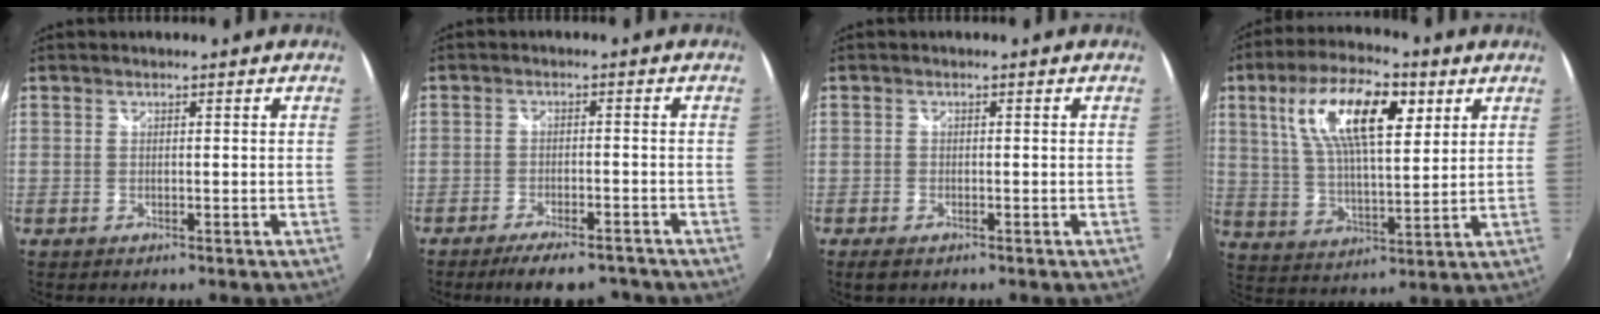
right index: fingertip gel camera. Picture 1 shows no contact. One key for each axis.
{"total": 8.3, "fx": -6.8, "fy": 2.5, "fz": 4.1, "tx": -0.093, "ty": -0.008, "tz": -0.107}
{"total": 2.3, "fx": -1.5, "fy": 1.2, "fz": 1.4, "tx": -0.029, "ty": -0.006, "tz": -0.026}
{"total": 16.0, "fx": 6.6, "fy": 6.0, "fz": 13.3, "tx": -0.244, "ty": 0.024, "tz": 0.118}